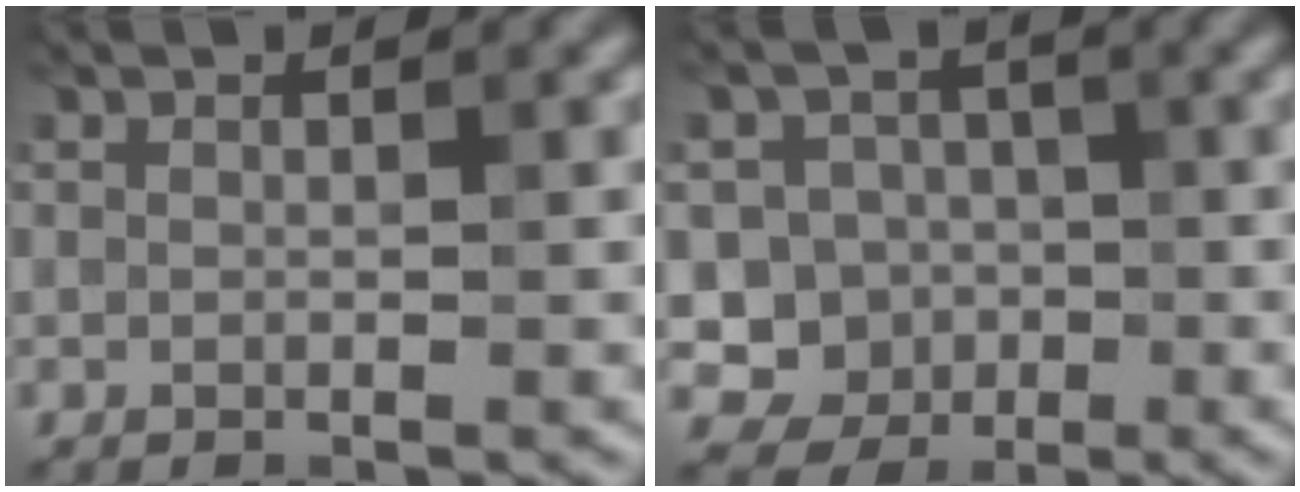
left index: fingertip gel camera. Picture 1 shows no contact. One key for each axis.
{"total": 4.9, "fx": -1.1, "fy": 4.6, "fz": 1.1, "tx": 0.008, "ty": 0.008, "tz": -0.044}